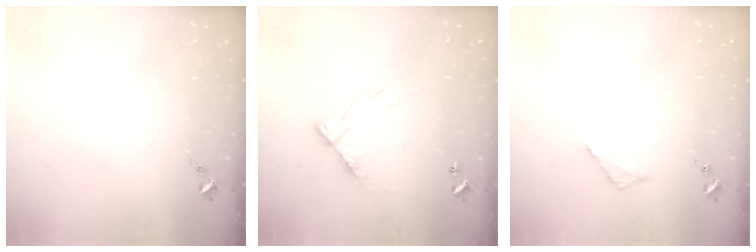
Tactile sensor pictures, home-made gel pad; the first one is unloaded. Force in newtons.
{"total": 11.1, "press": 11.0, "slide": 0.5}
{"total": 2.8, "press": 2.7, "slide": 0.3}